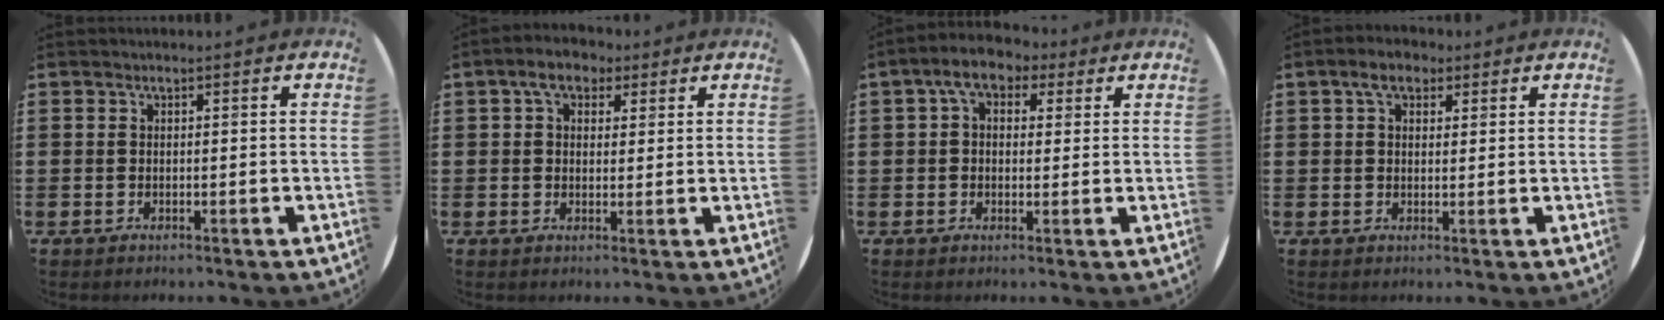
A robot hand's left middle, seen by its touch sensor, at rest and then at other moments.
{"total": 4.4, "force": [2.8, 2.8, 1.9], "torque": [-0.031, 0.010, 0.048]}
{"total": 5.5, "force": [3.8, 3.1, 2.6], "torque": [-0.056, 0.004, 0.068]}
{"total": 3.9, "force": [2.5, 2.1, 2.0], "torque": [-0.028, 0.006, 0.042]}